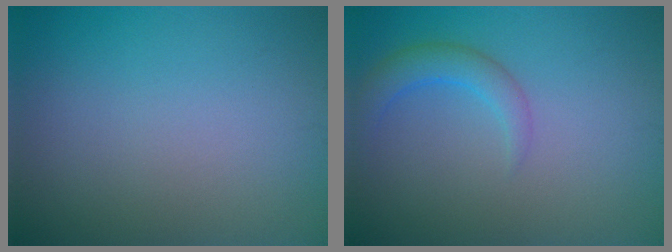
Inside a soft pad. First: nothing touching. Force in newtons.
{"total": 2.4, "press": 2.4, "slide": 0.3}